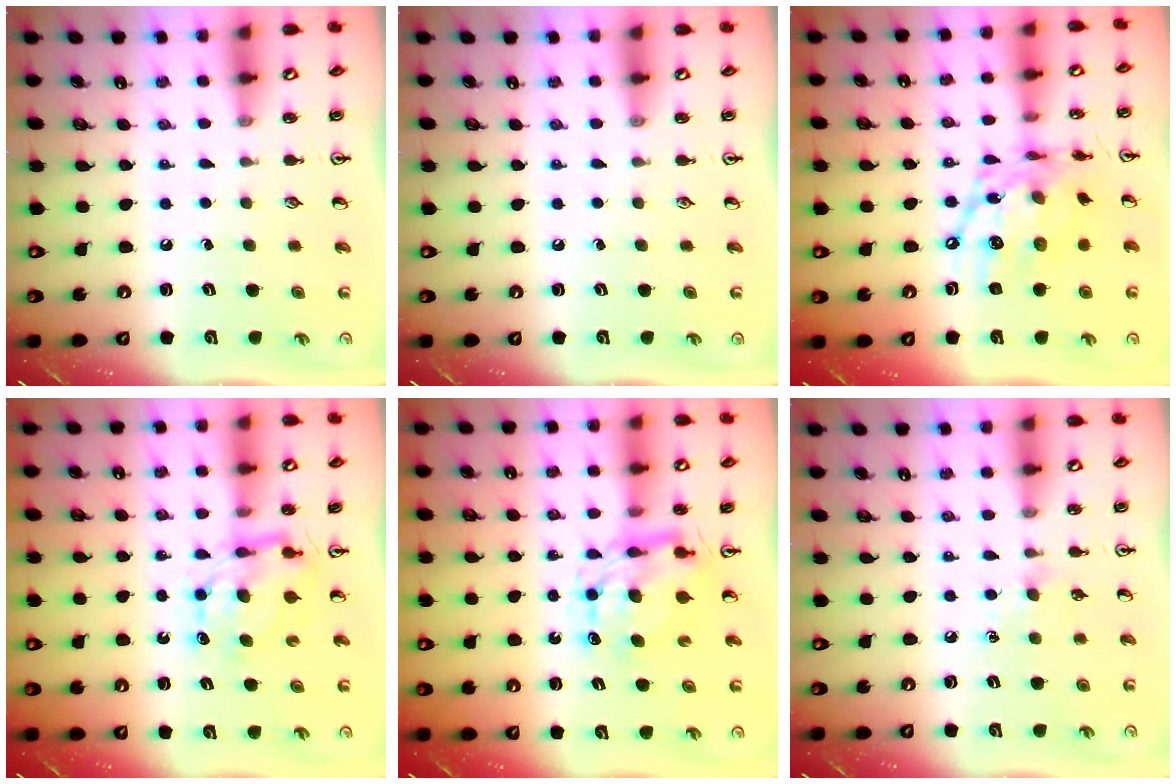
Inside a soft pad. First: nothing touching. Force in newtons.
{"total": 0.0}
{"total": 15.4, "press": 15.4, "slide": 1.2}
{"total": 7.5, "press": 7.5, "slide": 0.6}
{"total": 9.1, "press": 9.1, "slide": 0.8}
{"total": 5.3, "press": 5.2, "slide": 0.6}